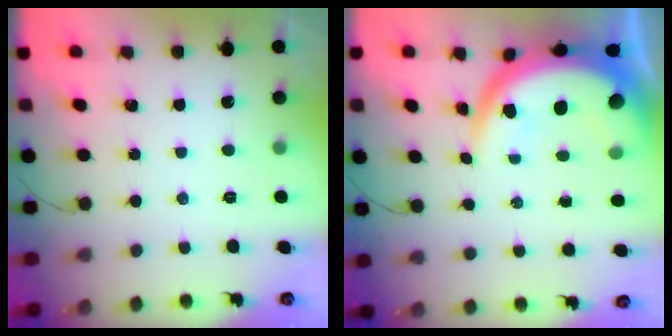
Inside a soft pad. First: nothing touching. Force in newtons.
{"total": 12.7, "press": 12.7, "slide": 1.0}